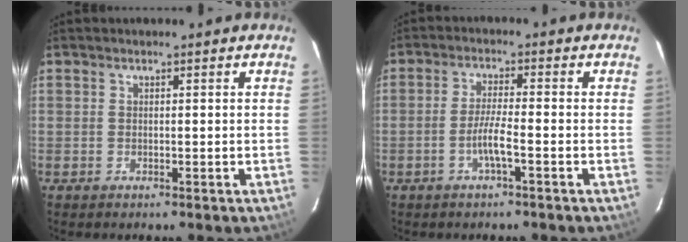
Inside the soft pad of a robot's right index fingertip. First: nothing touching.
{"total": 4.0, "force": [-2.0, -0.3, 3.4], "torque": [-0.071, -0.001, -0.038]}